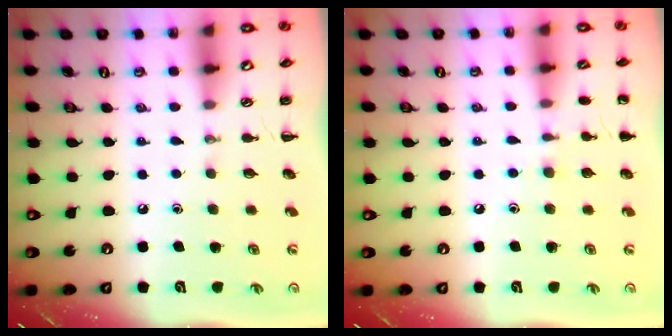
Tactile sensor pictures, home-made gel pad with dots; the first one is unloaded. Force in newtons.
{"total": 6.2, "press": 5.9, "slide": 1.8}